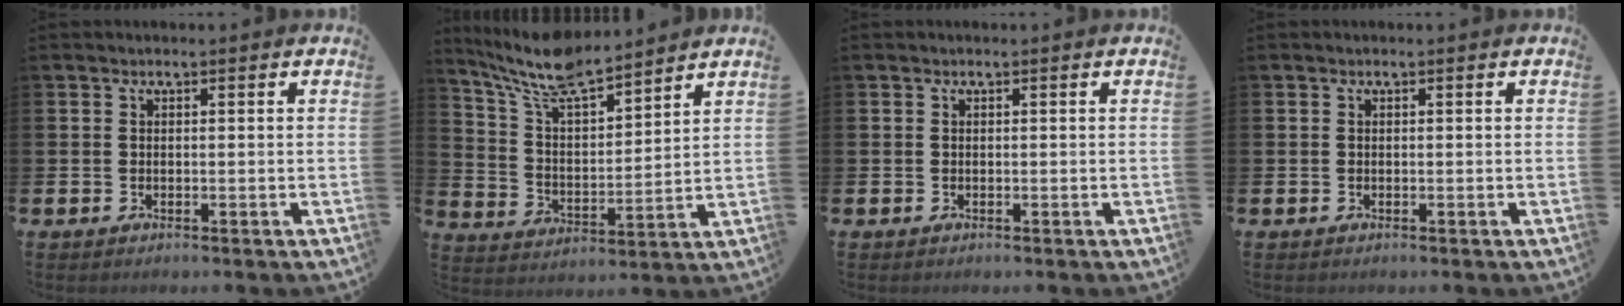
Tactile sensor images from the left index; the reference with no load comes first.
{"total": 9.2, "force": [8.4, 2.0, 3.3], "torque": [-0.103, -0.042, 0.153]}
{"total": 0.0}
{"total": 0.0}